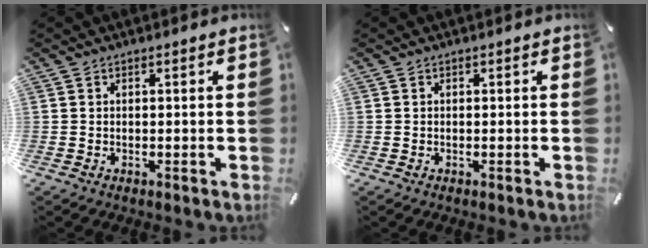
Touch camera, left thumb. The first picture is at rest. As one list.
[{"total": 0.0}]